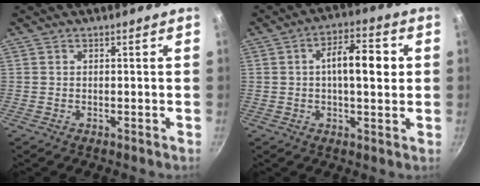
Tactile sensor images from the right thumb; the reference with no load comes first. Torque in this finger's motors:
{"motor_torque": [2.43, 2.27, -0.05, 0.13, 0.34]}